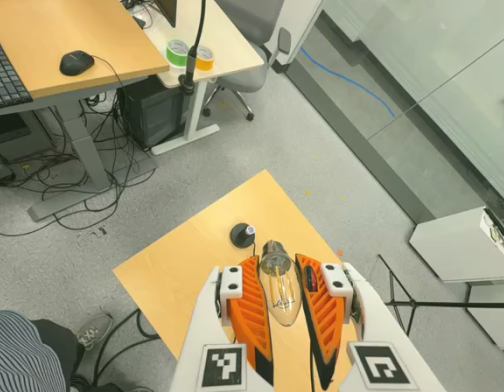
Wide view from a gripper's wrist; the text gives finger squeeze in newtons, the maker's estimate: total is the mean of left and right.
{"total": 23.5, "left": 26.4, "right": 20.7}